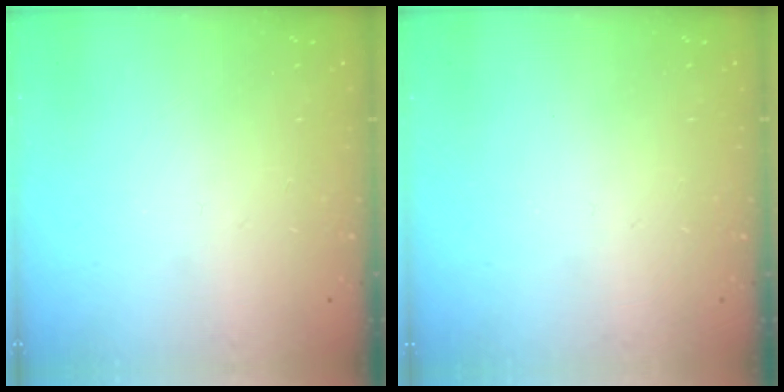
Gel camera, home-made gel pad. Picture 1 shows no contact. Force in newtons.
{"total": 0.0}